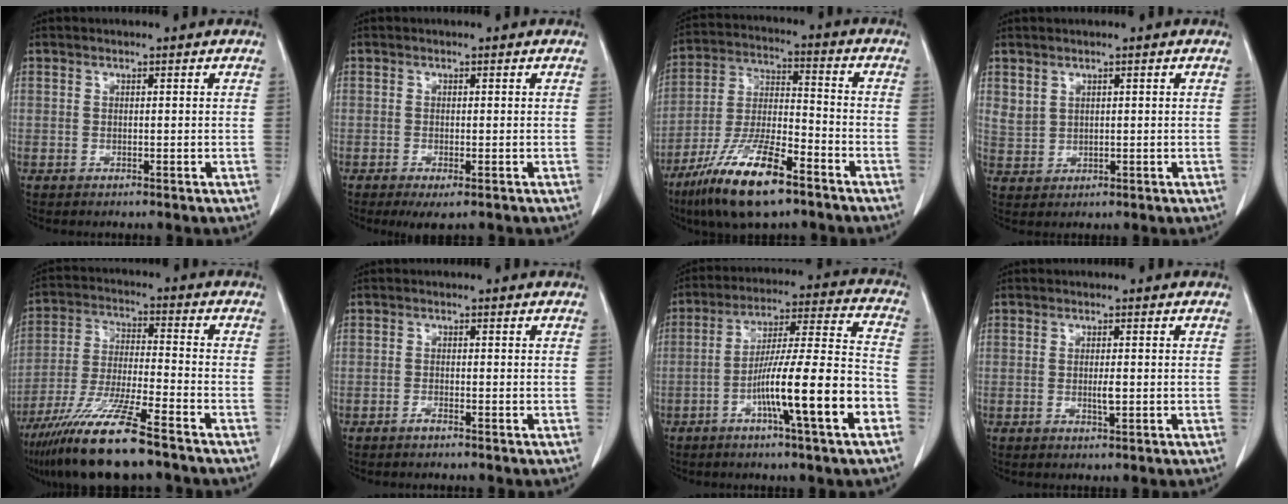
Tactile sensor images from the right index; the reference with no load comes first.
{"total": 2.7, "force": [-1.7, 0.6, 2.0], "torque": [-0.026, -0.006, -0.022]}
{"total": 15.1, "force": [-9.7, 3.2, 11.2], "torque": [-0.227, -0.021, -0.177]}
{"total": 2.7, "force": [1.7, 2.0, 0.9], "torque": [-0.017, -0.001, 0.042]}
{"total": 14.3, "force": [-10.4, 0.4, 9.8], "torque": [-0.200, -0.040, -0.188]}
{"total": 0.9, "force": [-0.7, 0.0, 0.4], "torque": [-0.010, 0.001, -0.013]}
{"total": 15.9, "force": [-6.2, 0.0, 14.7], "torque": [-0.247, 0.002, -0.103]}
{"total": 1.8, "force": [-0.2, 0.4, 1.8], "torque": [-0.034, -0.002, -0.003]}